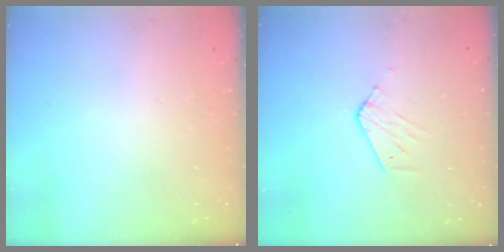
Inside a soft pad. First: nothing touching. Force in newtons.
{"total": 4.8, "press": 4.8, "slide": 0.2}